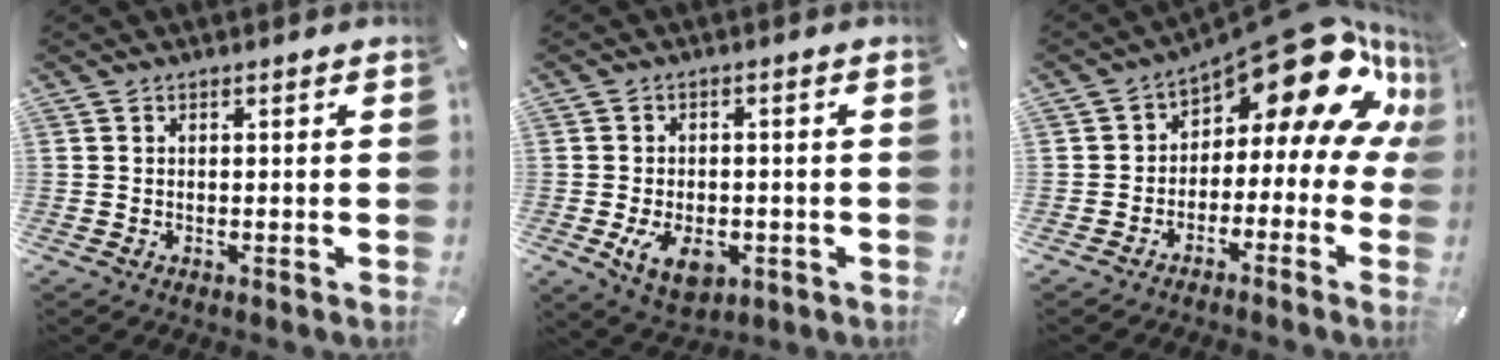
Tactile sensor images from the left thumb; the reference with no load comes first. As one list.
[{"total": 7.7, "force": [-2.2, 5.1, 5.3], "torque": [-0.099, 0.000, -0.042]}, {"total": 18.4, "force": [10.0, 8.0, 13.2], "torque": [-0.190, -0.074, 0.168]}]